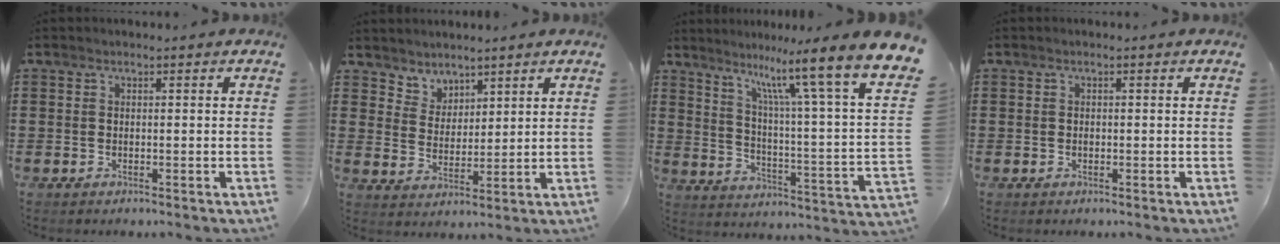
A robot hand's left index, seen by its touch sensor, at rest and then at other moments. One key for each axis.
{"total": 4.2, "fx": 3.6, "fy": 2.1, "fz": -0.6, "tx": -0.009, "ty": -0.006, "tz": 0.067}
{"total": 11.1, "fx": 7.7, "fy": -0.5, "fz": 8.0, "tx": -0.158, "ty": -0.073, "tz": 0.111}
{"total": 0.5, "fx": -0.1, "fy": 0.3, "fz": 0.4, "tx": -0.011, "ty": -0.001, "tz": -0.001}